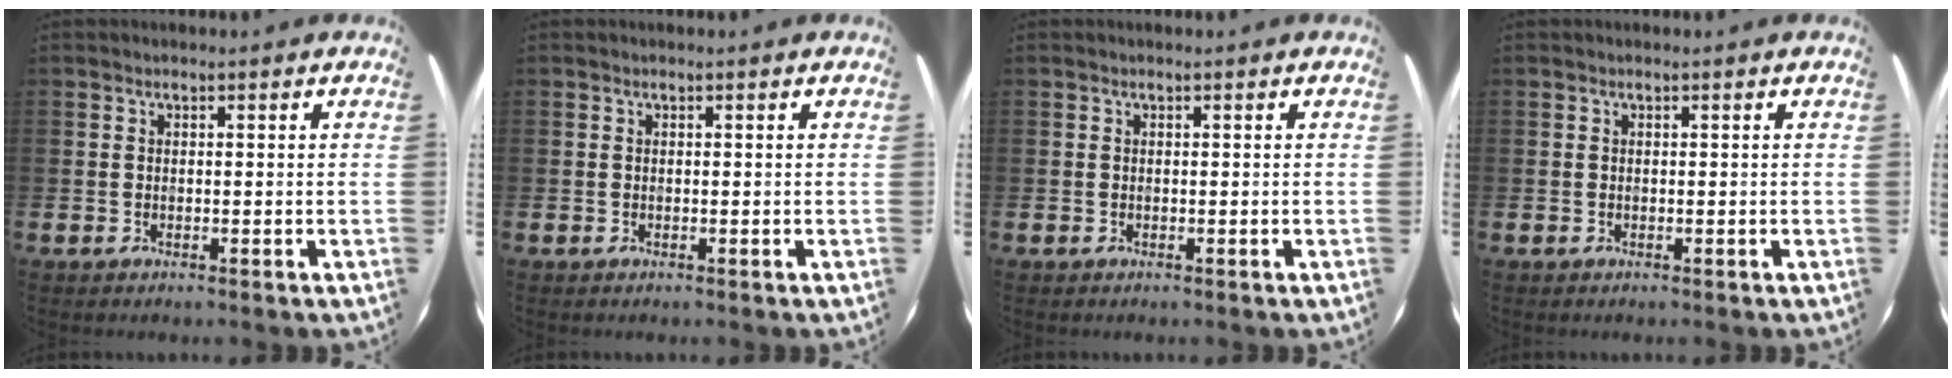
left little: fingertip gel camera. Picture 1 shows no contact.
{"total": 0.0}
{"total": 0.0}
{"total": 0.0}